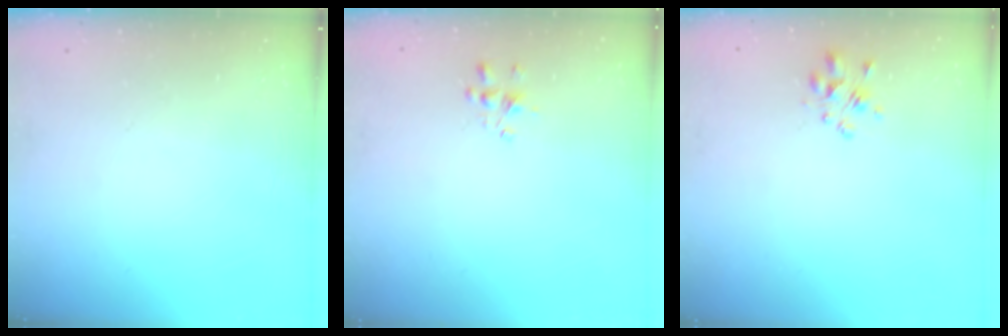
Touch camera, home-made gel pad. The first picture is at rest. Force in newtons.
{"total": 1.5, "press": 1.4, "slide": 0.7}
{"total": 2.3, "press": 2.2, "slide": 0.7}